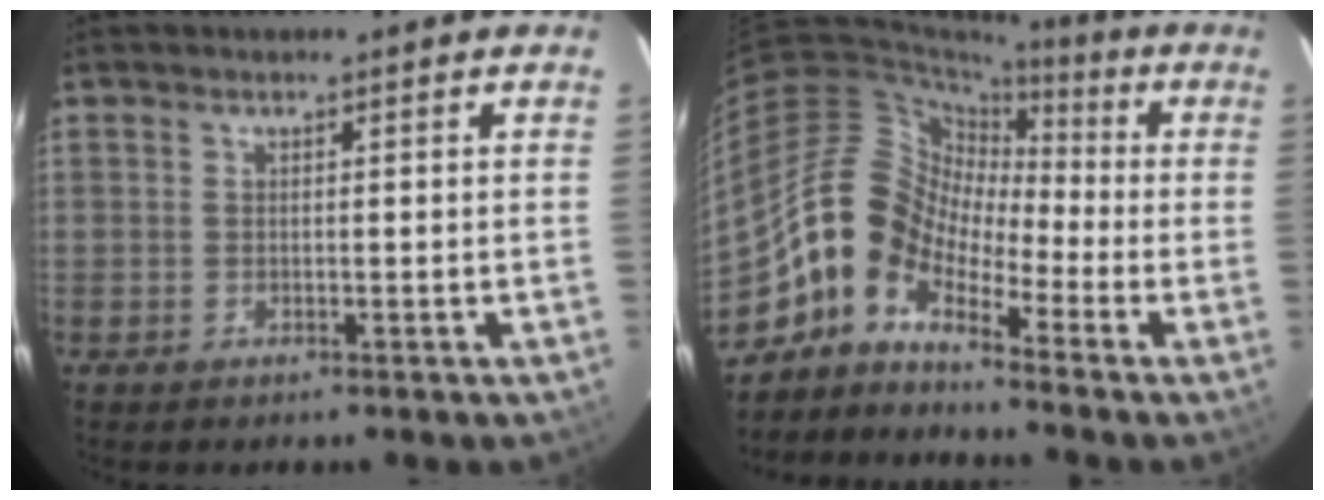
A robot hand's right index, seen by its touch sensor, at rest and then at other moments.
{"total": 9.3, "force": [-5.0, 6.3, 4.7], "torque": [-0.075, 0.032, -0.122]}